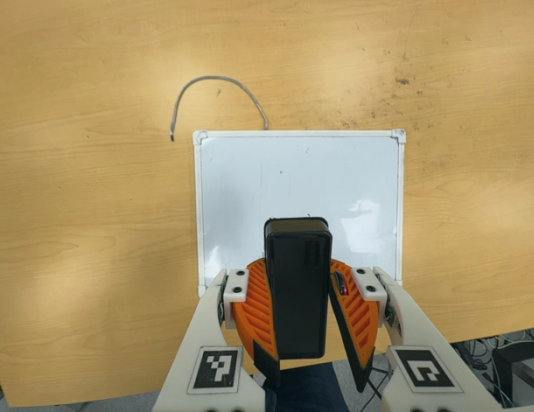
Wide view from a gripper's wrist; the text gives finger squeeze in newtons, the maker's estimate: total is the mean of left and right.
{"total": 9.3, "left": 9.4, "right": 9.2}